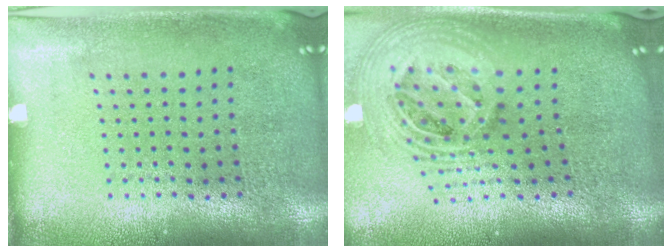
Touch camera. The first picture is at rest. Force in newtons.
{"total": 2.5, "press": 1.8, "slide": 1.8}